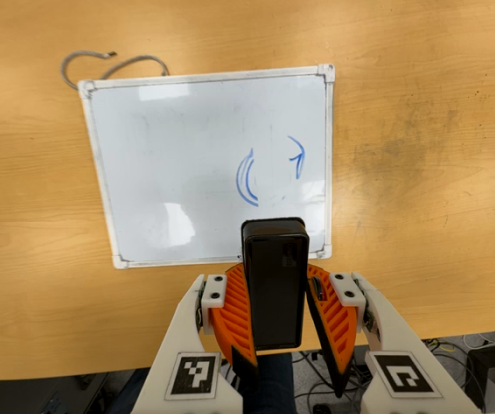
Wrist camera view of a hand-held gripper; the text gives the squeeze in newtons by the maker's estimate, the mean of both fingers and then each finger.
{"total": 7.0, "left": 7.7, "right": 6.4}